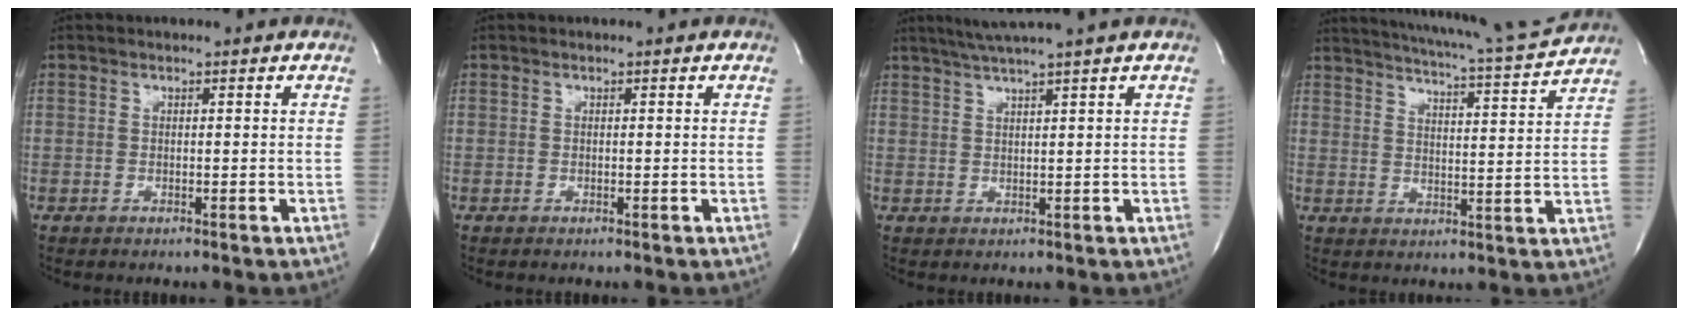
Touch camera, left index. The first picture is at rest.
{"total": 0.0}
{"total": 6.1, "force": [4.8, -1.7, 3.3], "torque": [-0.053, 0.013, 0.082]}
{"total": 14.1, "force": [13.2, -0.9, 4.8], "torque": [-0.086, -0.032, 0.180]}